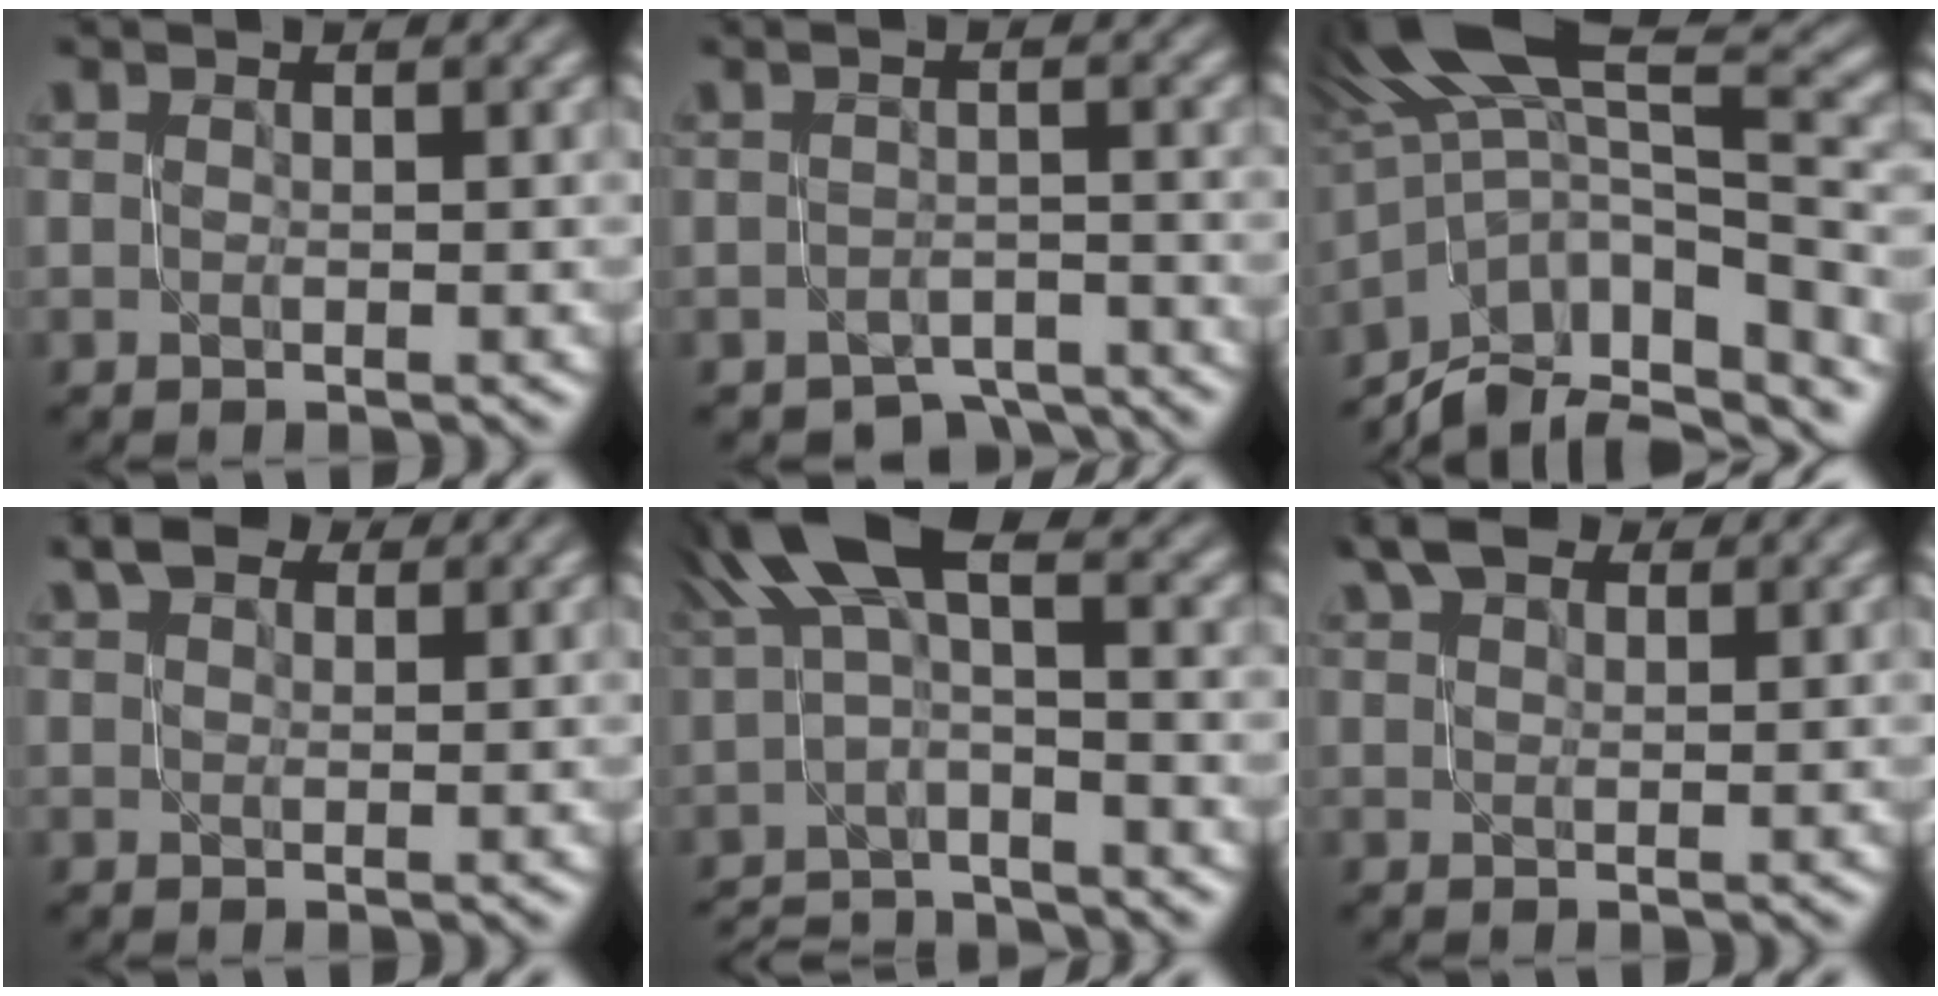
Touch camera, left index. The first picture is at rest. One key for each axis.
{"total": 2.9, "fx": -2.8, "fy": 0.4, "fz": 0.2, "tx": -0.003, "ty": -0.005, "tz": -0.042}
{"total": 10.6, "fx": -6.0, "fy": 3.2, "fz": 8.2, "tx": -0.136, "ty": 0.028, "tz": -0.094}
{"total": 3.4, "fx": 2.6, "fy": 1.6, "fz": 1.6, "tx": -0.028, "ty": 0.011, "tz": 0.042}
{"total": 6.7, "fx": -2.1, "fy": 1.6, "fz": 6.1, "tx": -0.105, "ty": 0.023, "tz": -0.045}
{"total": 3.9, "fx": 3.0, "fy": 1.6, "fz": 1.8, "tx": -0.031, "ty": 0.015, "tz": 0.053}